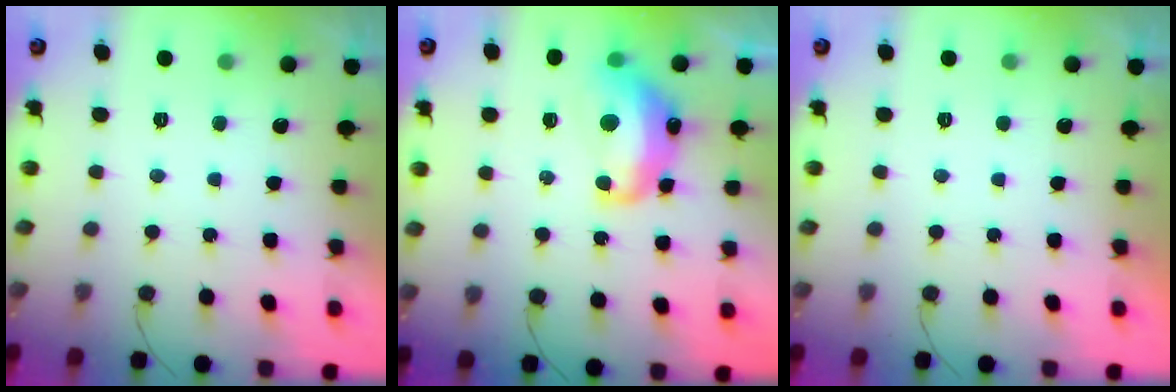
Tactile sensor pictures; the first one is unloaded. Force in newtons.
{"total": 14.0, "press": 14.0, "slide": 1.1}
{"total": 0.0}